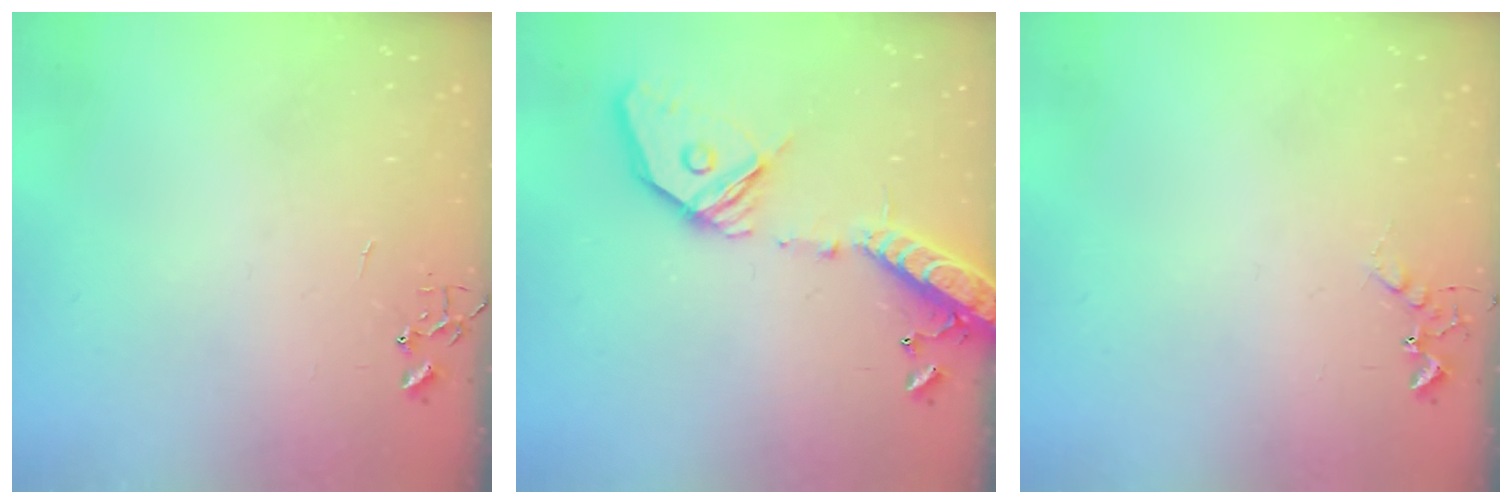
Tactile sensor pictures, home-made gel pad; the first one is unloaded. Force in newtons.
{"total": 21.3, "press": 20.9, "slide": 4.1}
{"total": 5.2, "press": 5.1, "slide": 0.9}